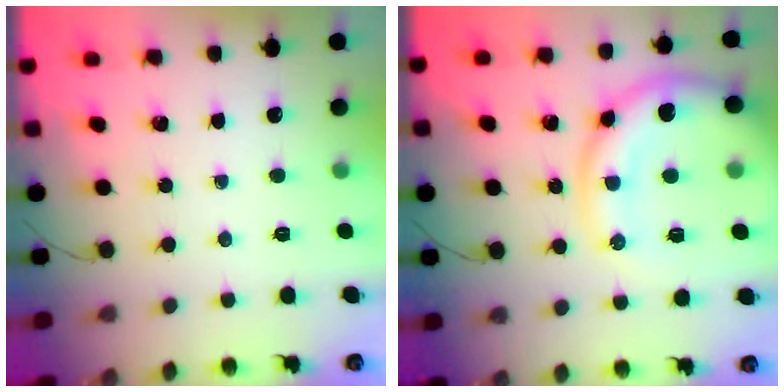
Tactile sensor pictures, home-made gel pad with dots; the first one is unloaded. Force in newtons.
{"total": 13.5, "press": 13.3, "slide": 2.5}